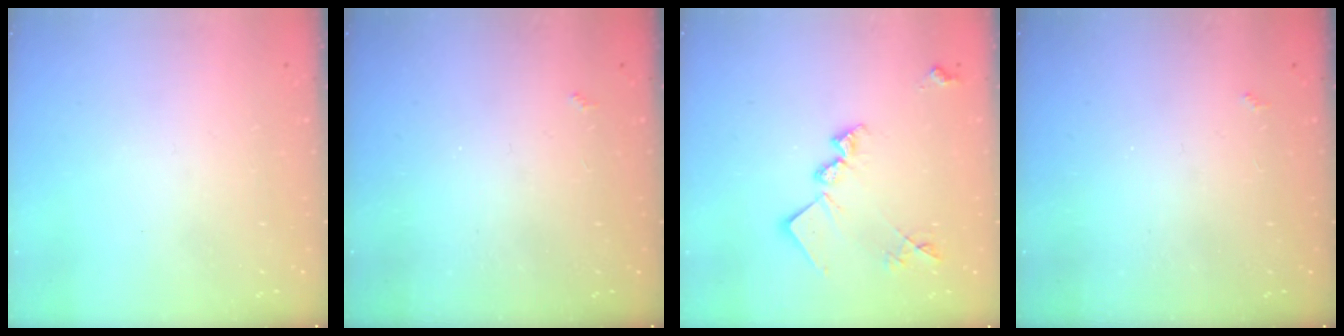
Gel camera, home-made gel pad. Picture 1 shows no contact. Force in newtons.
{"total": 2.1, "press": 2.1, "slide": 0.4}
{"total": 15.6, "press": 15.5, "slide": 0.9}
{"total": 2.1, "press": 2.1, "slide": 0.4}